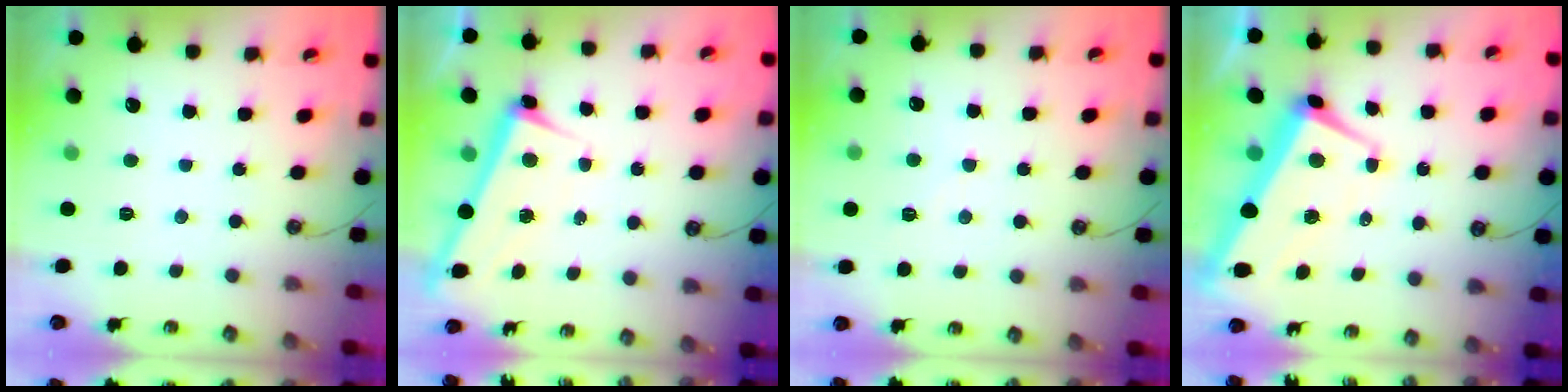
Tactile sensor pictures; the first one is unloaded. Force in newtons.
{"total": 2.9, "press": 2.9, "slide": 0.4}
{"total": 2.6, "press": 2.6, "slide": 0.4}
{"total": 1.7, "press": 1.1, "slide": 1.4}